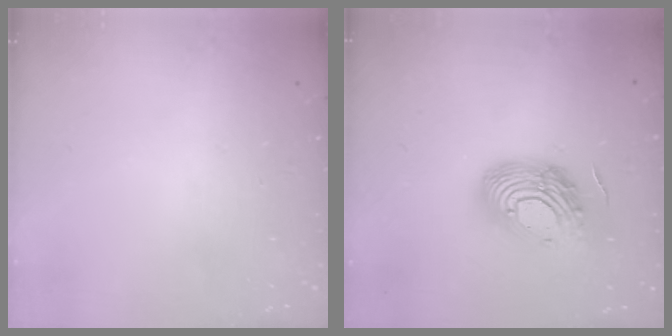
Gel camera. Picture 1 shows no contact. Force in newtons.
{"total": 15.8, "press": 15.8, "slide": 1.1}